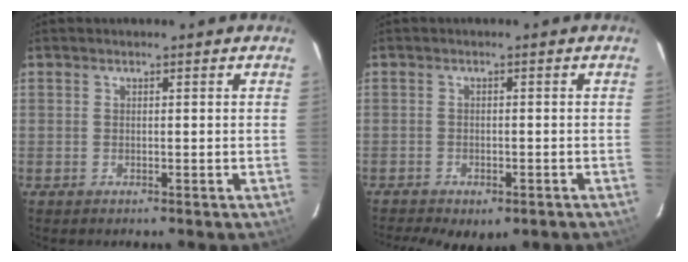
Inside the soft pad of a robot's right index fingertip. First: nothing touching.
{"total": 8.9, "force": [-6.0, 4.6, 4.7], "torque": [-0.114, -0.019, -0.080]}